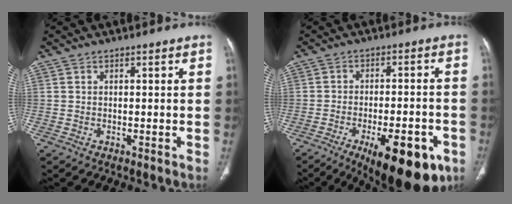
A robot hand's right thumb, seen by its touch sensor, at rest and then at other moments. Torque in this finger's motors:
{"motor_torque": [2.19, 2.35, 0.82, -0.91, 0.27]}